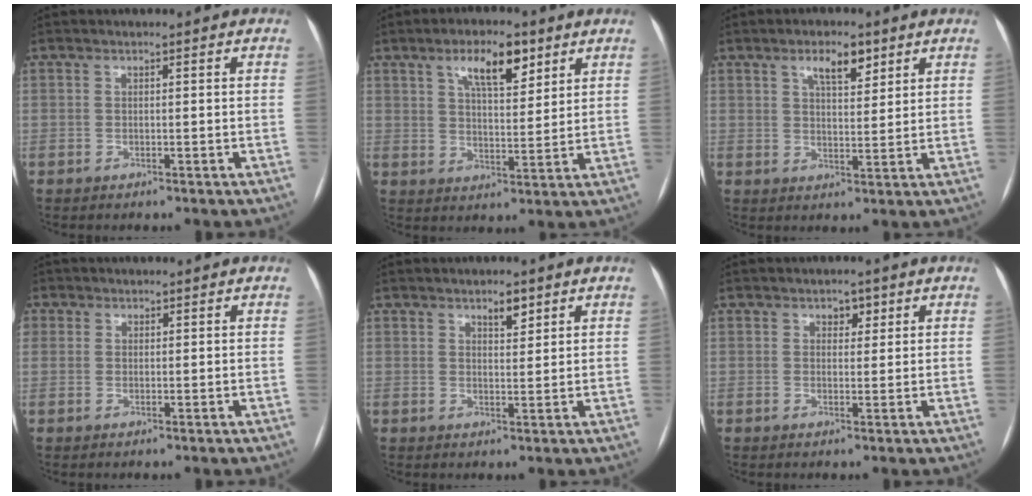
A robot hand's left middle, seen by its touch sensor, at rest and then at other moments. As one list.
[{"total": 8.3, "force": [4.8, 2.8, 6.2], "torque": [-0.105, 0.008, 0.081]}, {"total": 5.3, "force": [3.2, 2.0, 3.7], "torque": [-0.063, 0.004, 0.054]}, {"total": 2.0, "force": [0.8, 1.8, 0.2], "torque": [0.010, 0.000, 0.009]}, {"total": 2.6, "force": [1.8, 0.9, 1.7], "torque": [-0.026, 0.000, 0.031]}, {"total": 2.0, "force": [1.2, 1.3, 1.0], "torque": [-0.010, 0.002, 0.016]}]